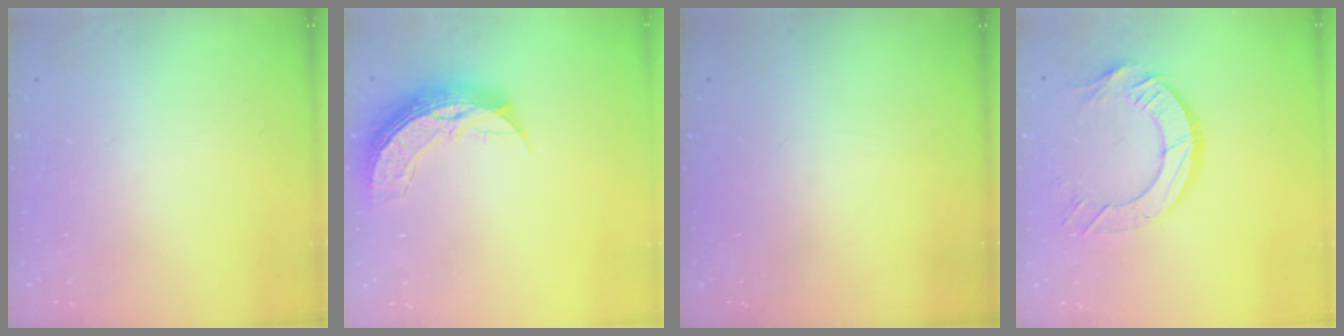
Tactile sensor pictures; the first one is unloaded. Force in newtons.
{"total": 9.8, "press": 9.8, "slide": 0.7}
{"total": 0.0}
{"total": 11.6, "press": 11.5, "slide": 1.1}